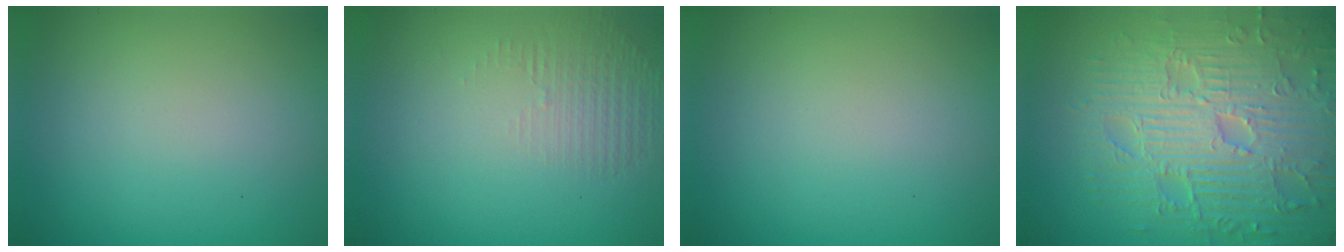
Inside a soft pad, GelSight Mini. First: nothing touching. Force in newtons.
{"total": 1.4, "press": 0.1, "slide": 1.4}
{"total": 0.0}
{"total": 9.4, "press": 6.9, "slide": 6.5}